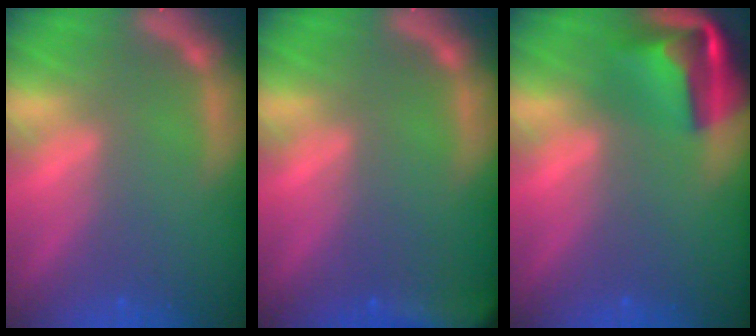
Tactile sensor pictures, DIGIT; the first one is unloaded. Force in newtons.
{"total": 8.0}
{"total": 7.4}